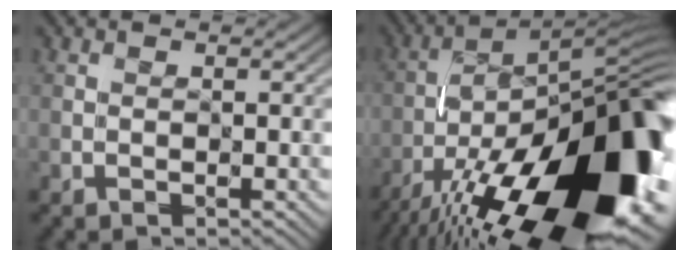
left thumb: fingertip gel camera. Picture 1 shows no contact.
{"total": 21.9, "force": [-12.3, 7.4, 16.5], "torque": [-0.273, -0.018, -0.197]}